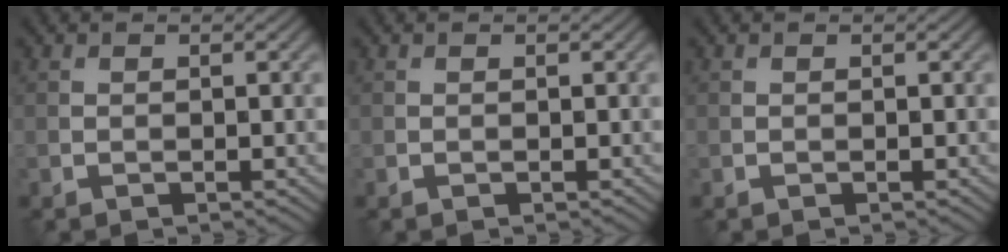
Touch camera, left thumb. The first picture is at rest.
{"total": 0.0}
{"total": 0.0}